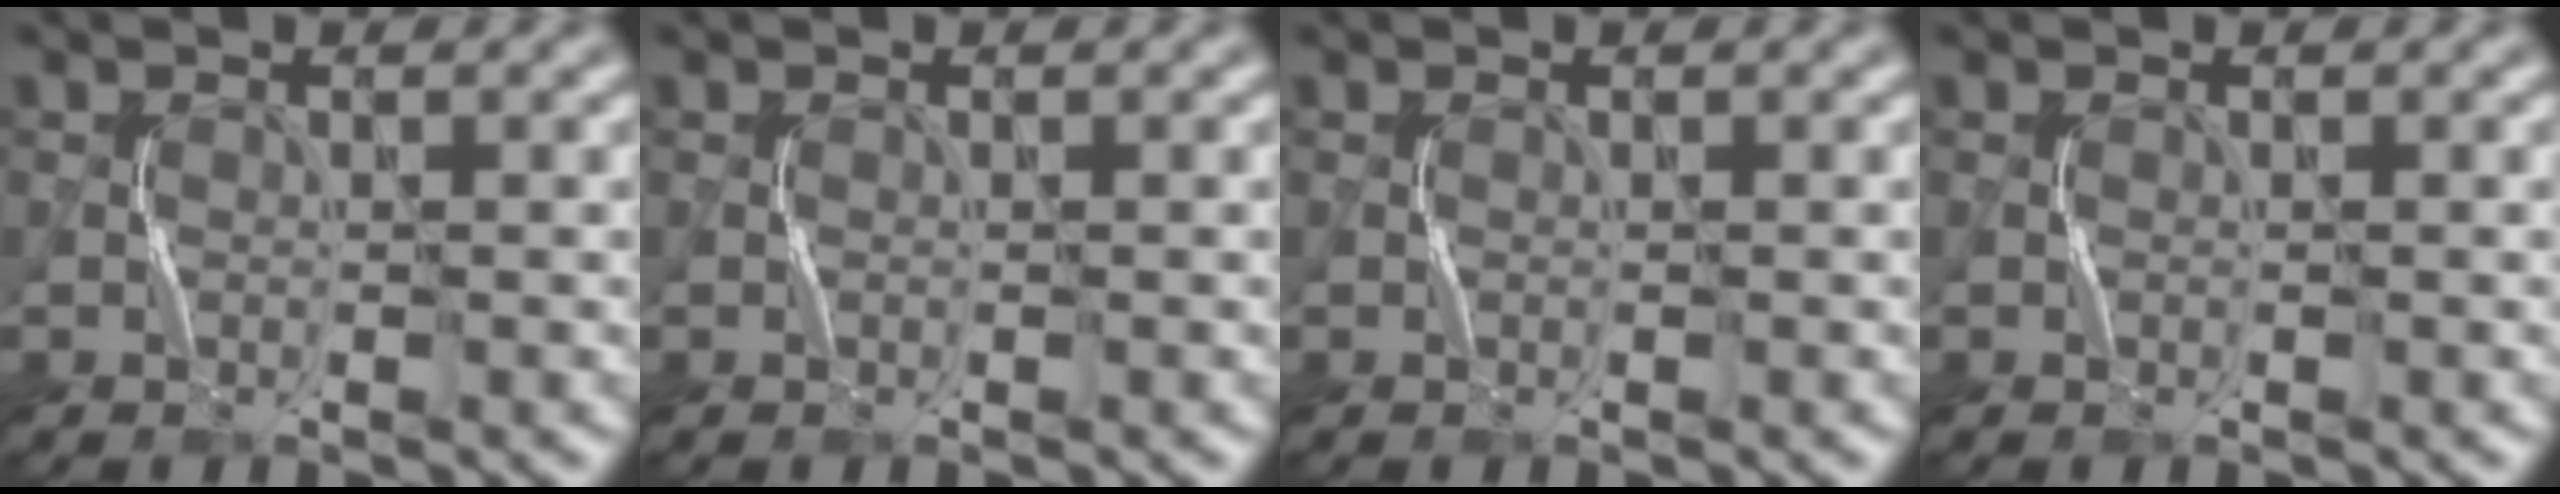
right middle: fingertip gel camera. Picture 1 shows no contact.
{"total": 0.0}
{"total": 0.0}
{"total": 0.0}